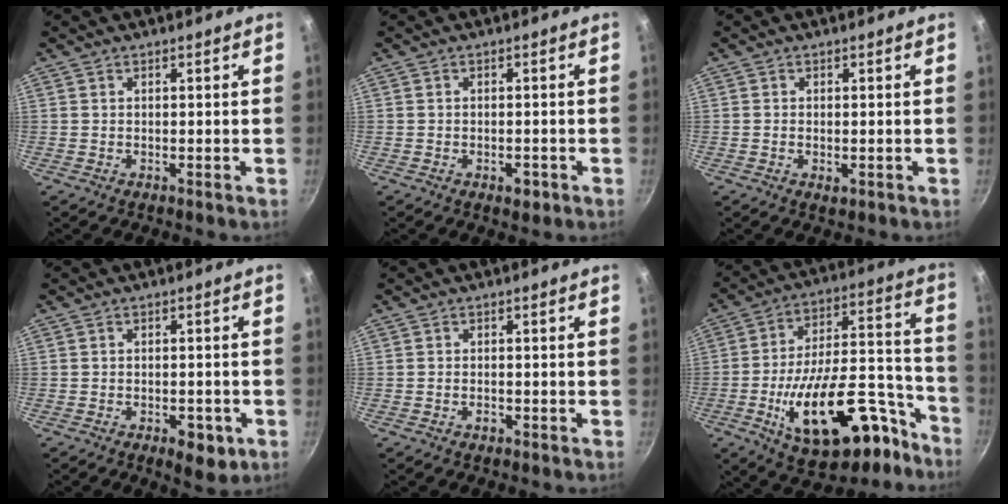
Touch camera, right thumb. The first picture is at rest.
{"total": 2.5, "force": [-1.2, 1.4, 1.6], "torque": [-0.020, 0.010, -0.013]}
{"total": 1.5, "force": [-0.3, 0.9, 1.2], "torque": [-0.019, -0.003, -0.005]}
{"total": 5.8, "force": [-2.5, 3.0, 4.3], "torque": [-0.042, 0.013, -0.027]}
{"total": 1.5, "force": [-0.8, 0.9, 0.8], "torque": [-0.015, 0.008, -0.013]}
{"total": 26.8, "force": [-12.9, 13.2, 19.5], "torque": [-0.254, 0.091, -0.184]}